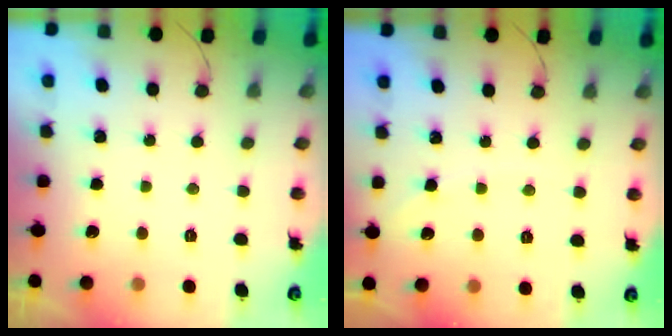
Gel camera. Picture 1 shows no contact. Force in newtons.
{"total": 2.1, "press": 2.1, "slide": 0.3}